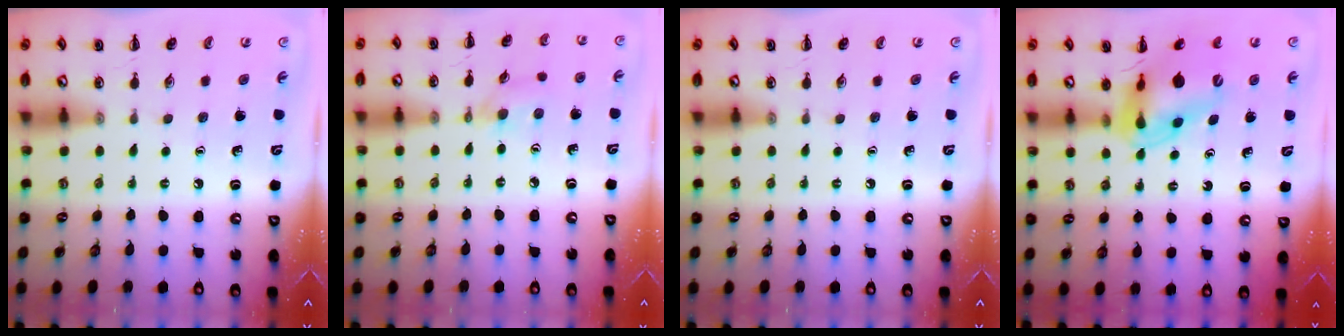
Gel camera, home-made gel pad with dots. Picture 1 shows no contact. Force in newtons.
{"total": 3.5, "press": 3.4, "slide": 1.0}
{"total": 0.0}
{"total": 12.1, "press": 11.6, "slide": 3.5}